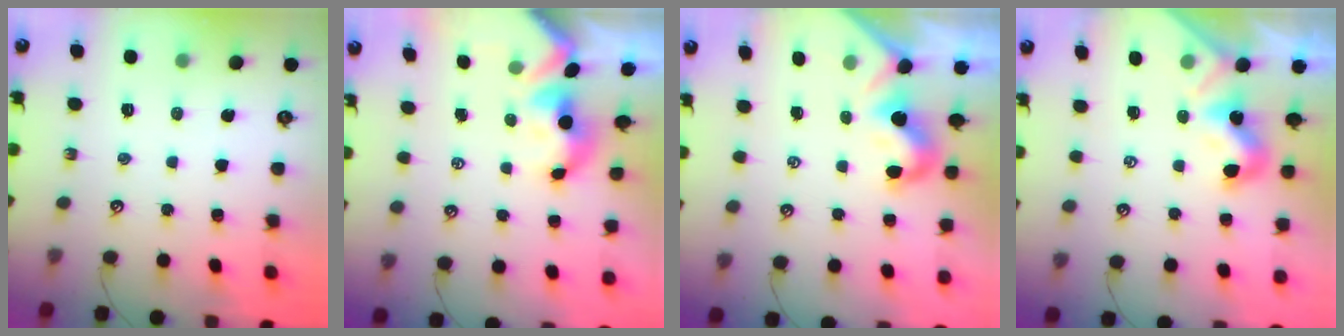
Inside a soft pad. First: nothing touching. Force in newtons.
{"total": 1.6, "press": 1.4, "slide": 0.7}
{"total": 2.0, "press": 1.9, "slide": 0.6}
{"total": 1.8, "press": 1.8, "slide": 0.5}